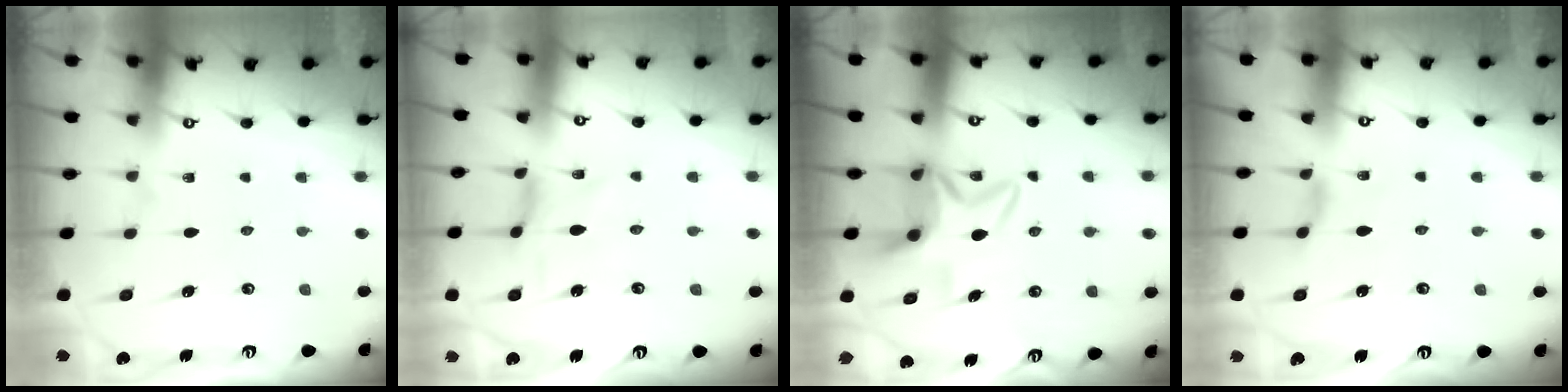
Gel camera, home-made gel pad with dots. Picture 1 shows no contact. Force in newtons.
{"total": 0.0}
{"total": 6.2, "press": 6.1, "slide": 0.7}
{"total": 2.4, "press": 2.4, "slide": 0.4}